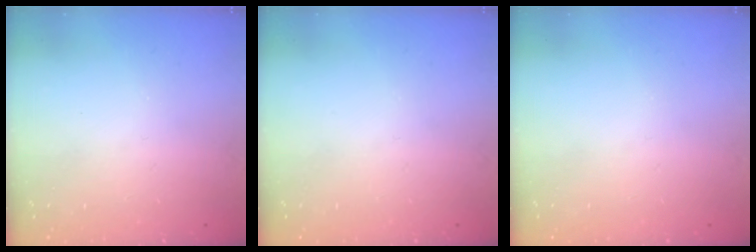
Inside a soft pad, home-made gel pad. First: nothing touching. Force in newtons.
{"total": 0.0}
{"total": 0.0}